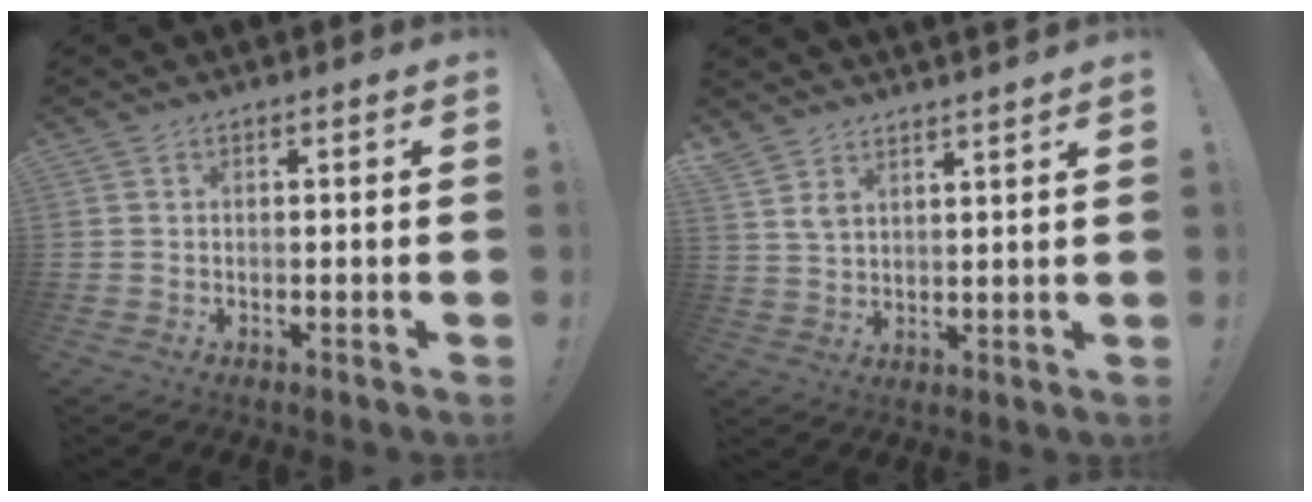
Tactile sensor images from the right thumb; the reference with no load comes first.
{"total": 4.5, "force": [4.1, 1.1, 1.8], "torque": [-0.039, -0.021, 0.077]}